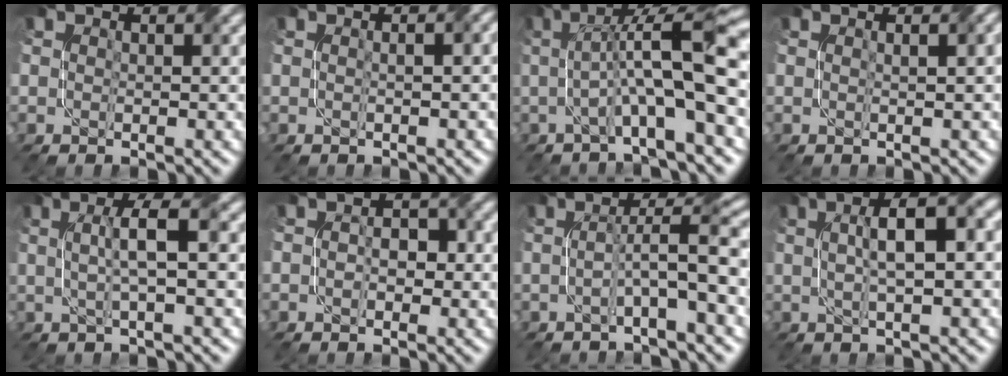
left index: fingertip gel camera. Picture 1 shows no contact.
{"total": 2.3, "force": [0.6, 1.0, 2.0], "torque": [-0.013, 0.011, -0.006]}
{"total": 10.4, "force": [0.1, 2.1, 10.2], "torque": [-0.162, 0.027, -0.004]}
{"total": 2.1, "force": [0.7, 0.8, 1.9], "torque": [-0.015, 0.007, -0.001]}
{"total": 3.9, "force": [0.3, 0.6, 3.8], "torque": [-0.069, 0.009, 0.007]}
{"total": 2.1, "force": [-0.4, 1.5, 1.5], "torque": [-0.008, 0.006, -0.012]}
{"total": 5.3, "force": [-0.9, 0.5, 5.3], "torque": [-0.092, 0.023, -0.021]}
{"total": 5.6, "force": [1.0, 1.4, 5.4], "torque": [-0.080, 0.021, 0.016]}